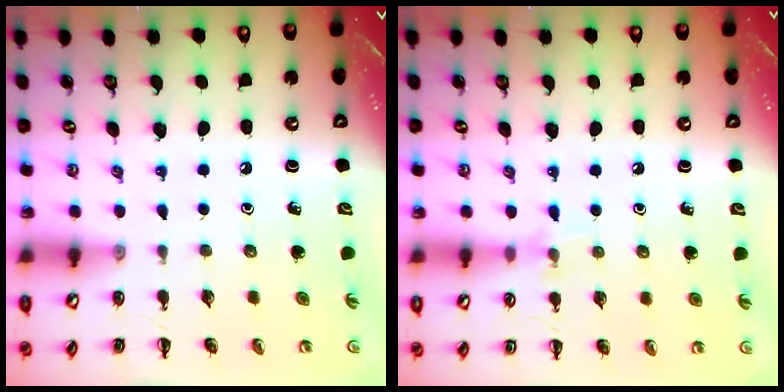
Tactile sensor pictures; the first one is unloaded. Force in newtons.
{"total": 5.6, "press": 5.5, "slide": 1.4}